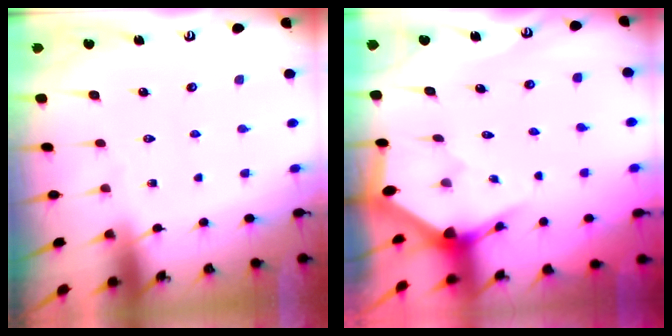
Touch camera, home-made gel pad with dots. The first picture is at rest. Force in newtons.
{"total": 3.0, "press": 3.0, "slide": 0.2}